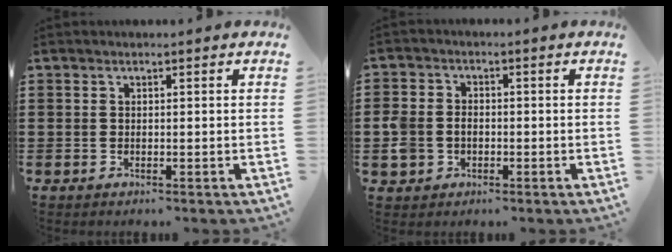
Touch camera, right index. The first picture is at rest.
{"total": 3.3, "force": [-1.0, 2.8, 1.3], "torque": [-0.046, 0.001, -0.026]}